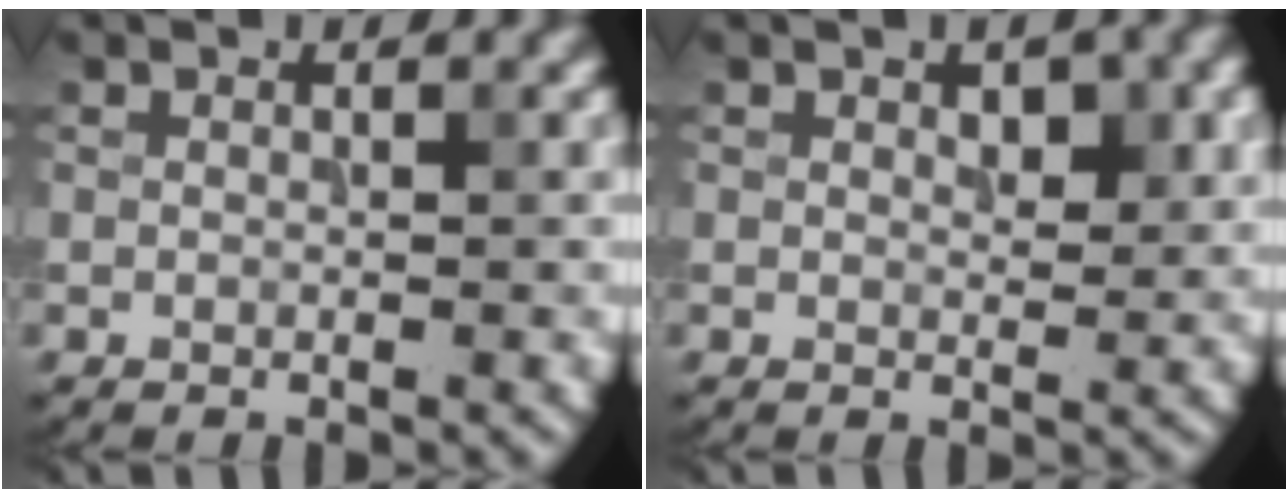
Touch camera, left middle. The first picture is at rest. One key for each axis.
{"total": 2.1, "fx": 0.8, "fy": 1.1, "fz": 1.6, "tx": -0.017, "ty": -0.004, "tz": 0.015}